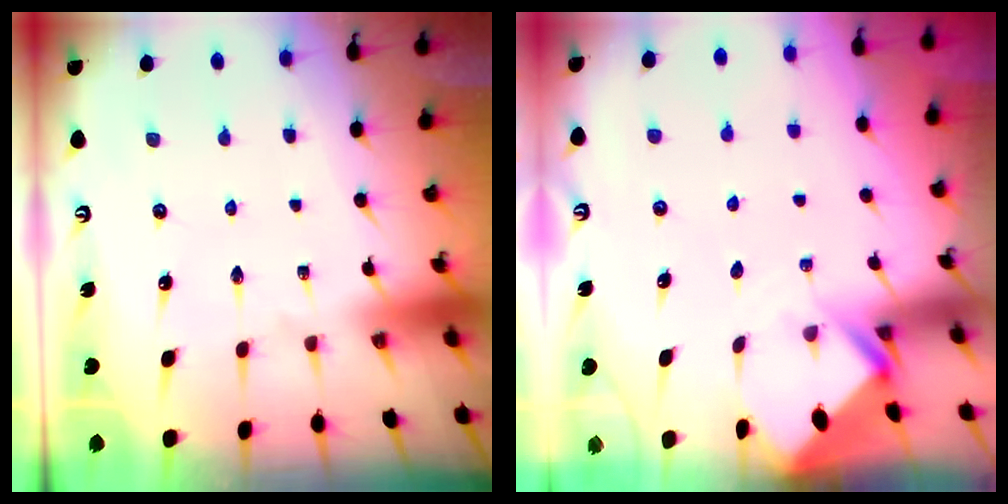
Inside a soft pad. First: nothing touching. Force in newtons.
{"total": 2.8, "press": 2.8, "slide": 0.2}